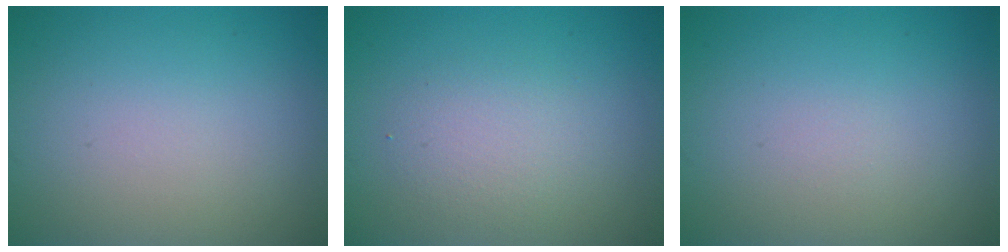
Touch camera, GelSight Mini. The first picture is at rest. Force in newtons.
{"total": 2.2, "press": 2.2, "slide": 0.1}
{"total": 0.0}